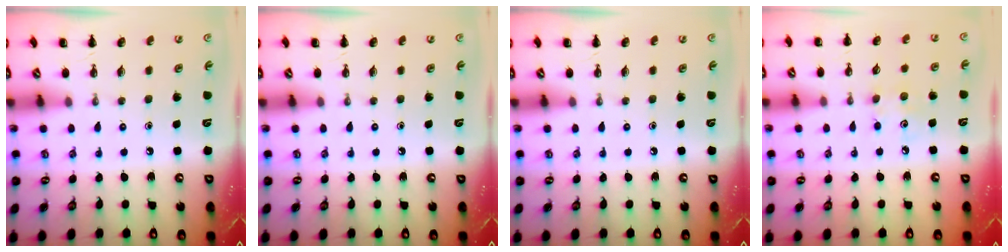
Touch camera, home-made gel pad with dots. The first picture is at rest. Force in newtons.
{"total": 0.0}
{"total": 0.0}
{"total": 5.2, "press": 5.1, "slide": 1.1}